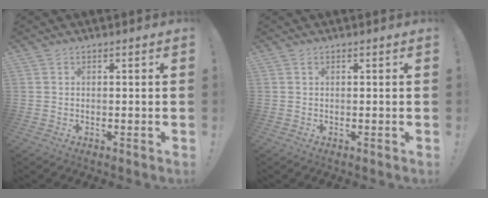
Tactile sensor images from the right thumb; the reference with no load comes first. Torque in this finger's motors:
{"motor_torque": [0.25, 0.03, 0.16, -0.07, 0.00]}